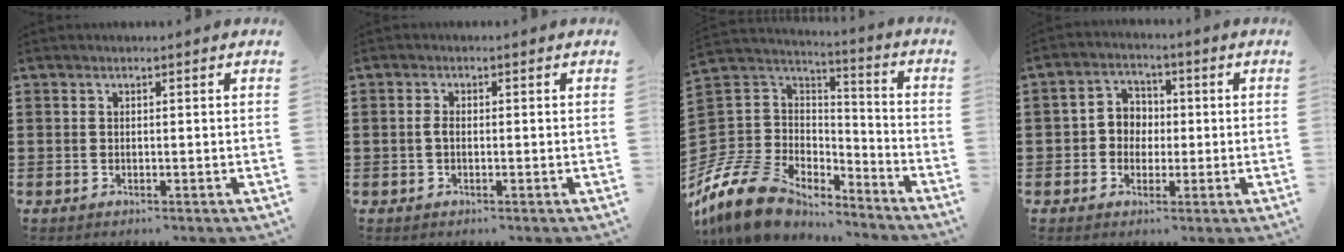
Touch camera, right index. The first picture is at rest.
{"total": 1.3, "force": [-0.3, 0.5, 1.2], "torque": [-0.038, -0.006, -0.011]}
{"total": 12.8, "force": [-10.1, 6.6, 4.4], "torque": [-0.132, 0.023, -0.192]}
{"total": 4.1, "force": [-0.5, 3.9, 1.2], "torque": [-0.038, 0.015, -0.014]}